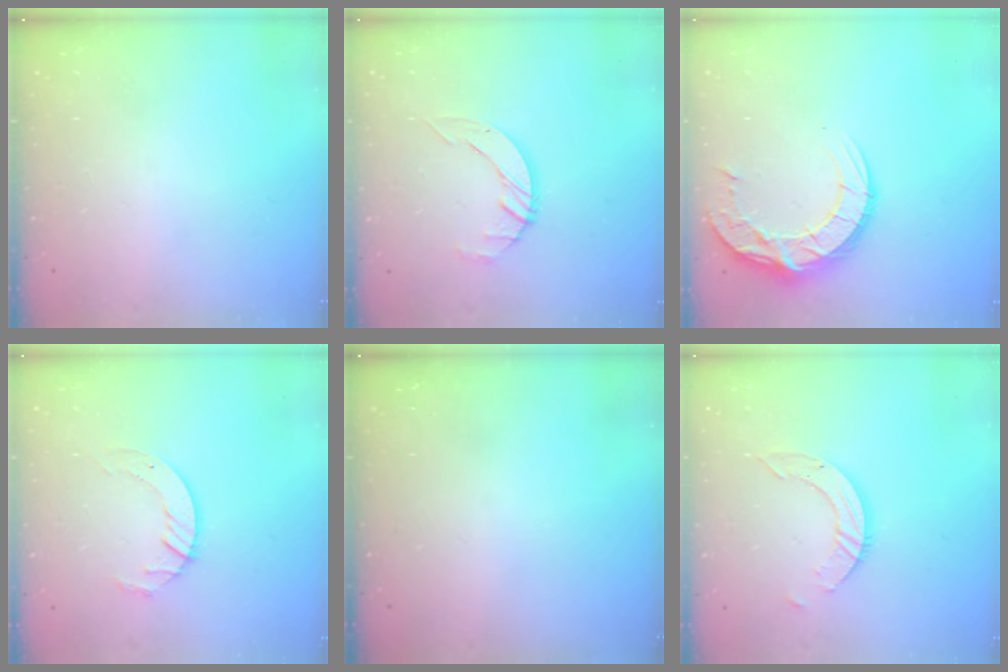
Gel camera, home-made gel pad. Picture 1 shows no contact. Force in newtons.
{"total": 2.7, "press": 2.7, "slide": 0.3}
{"total": 13.7, "press": 13.6, "slide": 1.1}
{"total": 5.7, "press": 5.7, "slide": 0.4}
{"total": 0.0}
{"total": 5.8, "press": 5.8, "slide": 0.1}